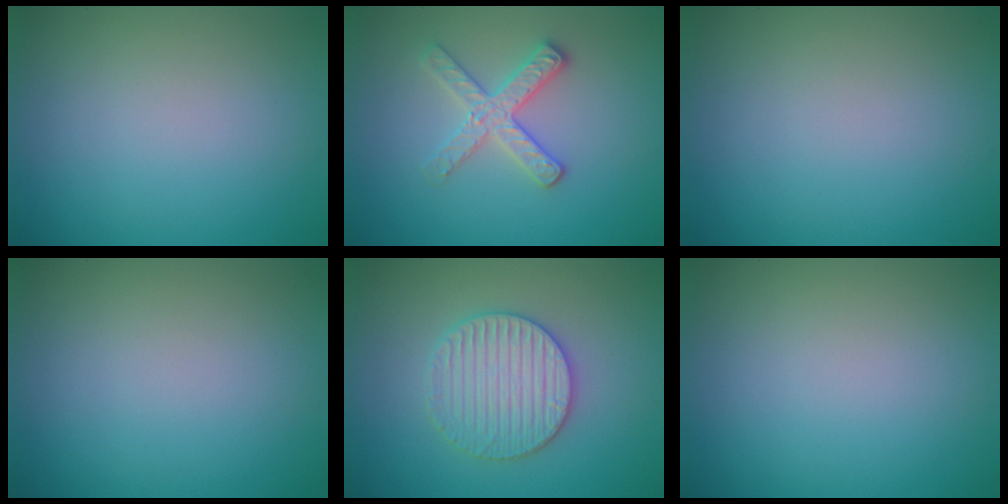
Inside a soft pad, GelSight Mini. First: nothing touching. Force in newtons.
{"total": 2.9, "press": 2.8, "slide": 0.8}
{"total": 0.0}
{"total": 0.0}
{"total": 4.0, "press": 3.9, "slide": 0.8}
{"total": 0.0}